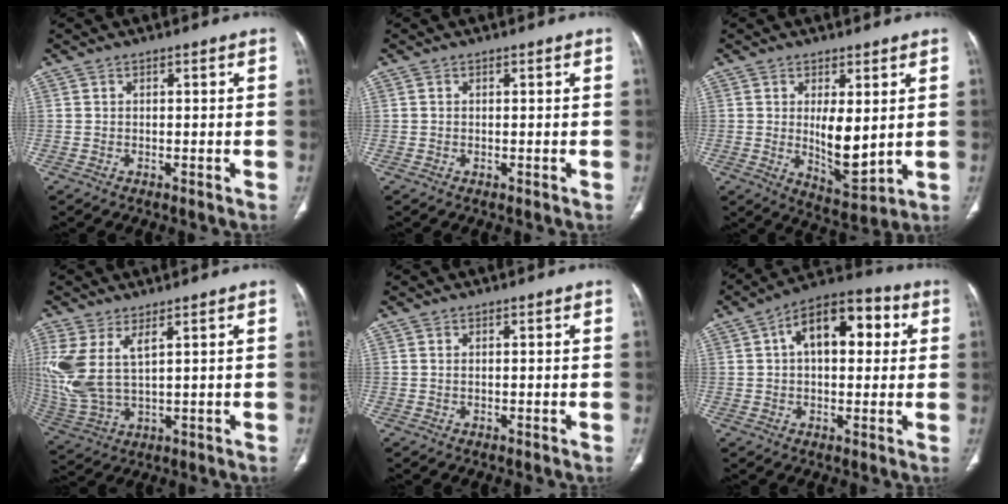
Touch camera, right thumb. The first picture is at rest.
{"total": 0.0}
{"total": 8.9, "force": [0.9, 3.6, 8.1], "torque": [-0.117, -0.028, 0.029]}
{"total": 11.5, "force": [4.0, 5.1, 9.5], "torque": [-0.239, -0.013, 0.100]}
{"total": 0.0}
{"total": 14.2, "force": [3.5, 7.8, 11.4], "torque": [-0.148, 0.029, 0.048]}